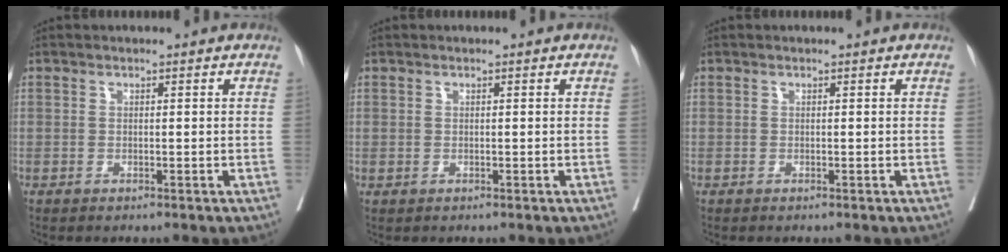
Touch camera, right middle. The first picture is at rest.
{"total": 0.0}
{"total": 0.0}